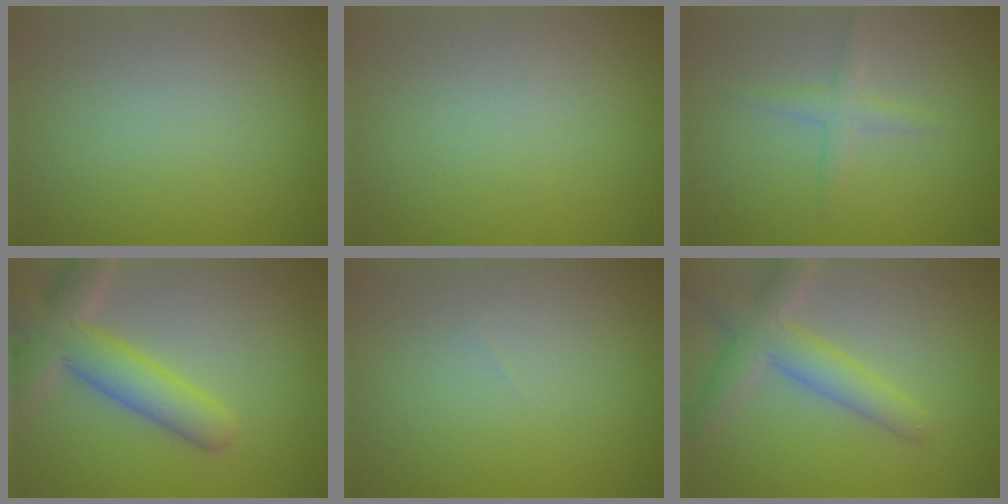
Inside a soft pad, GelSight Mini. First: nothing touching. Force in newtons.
{"total": 0.0}
{"total": 1.6, "press": 1.6, "slide": 0.1}
{"total": 6.1, "press": 6.1, "slide": 0.7}
{"total": 0.0}
{"total": 4.6, "press": 4.6, "slide": 0.4}